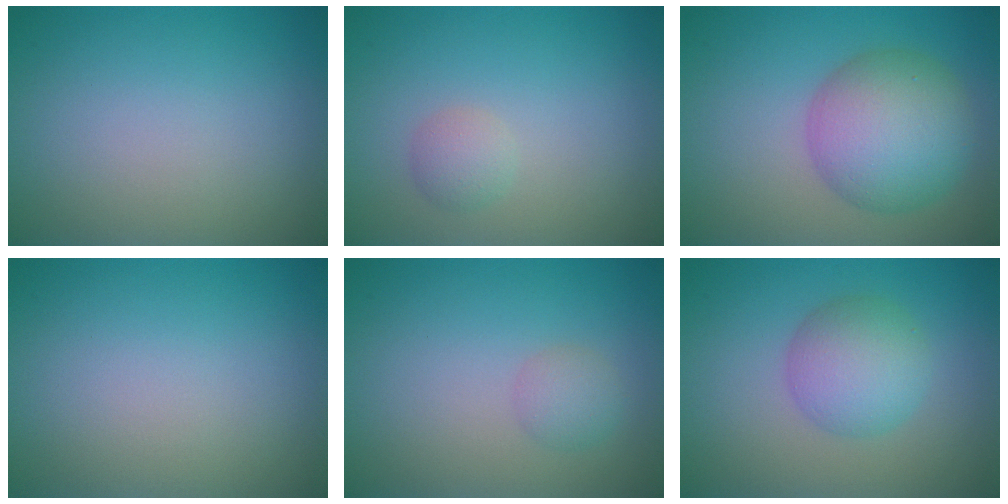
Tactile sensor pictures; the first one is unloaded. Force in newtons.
{"total": 1.4, "press": 1.4, "slide": 0.1}
{"total": 7.5, "press": 7.5, "slide": 0.0}
{"total": 0.0}
{"total": 1.5, "press": 1.5, "slide": 0.0}
{"total": 4.4, "press": 4.4, "slide": 0.1}